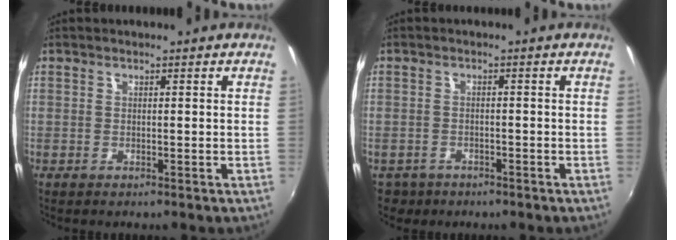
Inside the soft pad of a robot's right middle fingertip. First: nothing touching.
{"total": 4.6, "force": [-2.7, 3.5, 1.3], "torque": [-0.042, -0.008, -0.039]}